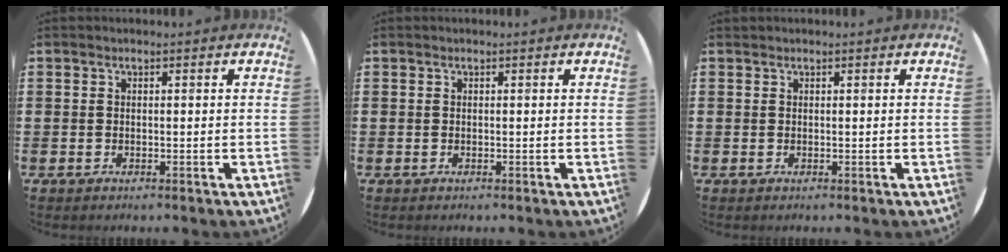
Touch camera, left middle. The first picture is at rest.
{"total": 0.0}
{"total": 0.0}